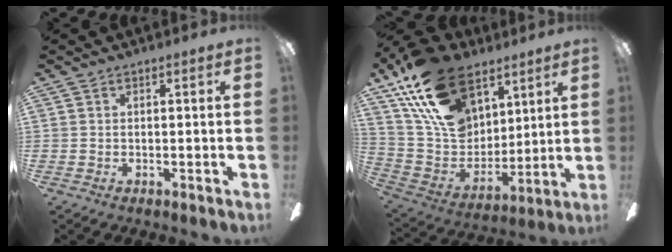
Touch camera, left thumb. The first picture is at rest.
{"total": 24.2, "force": [14.5, 14.9, 12.4], "torque": [-0.228, -0.064, 0.273]}